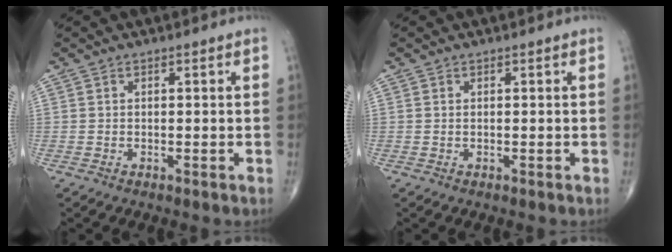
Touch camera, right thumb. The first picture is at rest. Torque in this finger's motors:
{"motor_torque": [-0.25, 0.09, -0.19, -0.11, 0.01]}